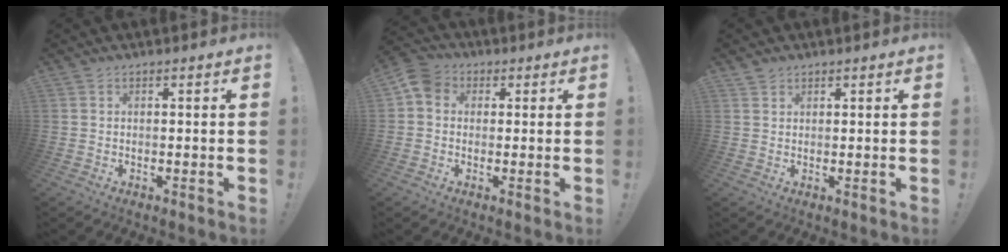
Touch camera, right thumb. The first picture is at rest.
{"total": 5.4, "force": [0.9, 4.6, 2.7], "torque": [-0.061, 0.010, 0.020]}
{"total": 1.3, "force": [1.1, 0.7, 0.2], "torque": [-0.002, -0.002, 0.020]}